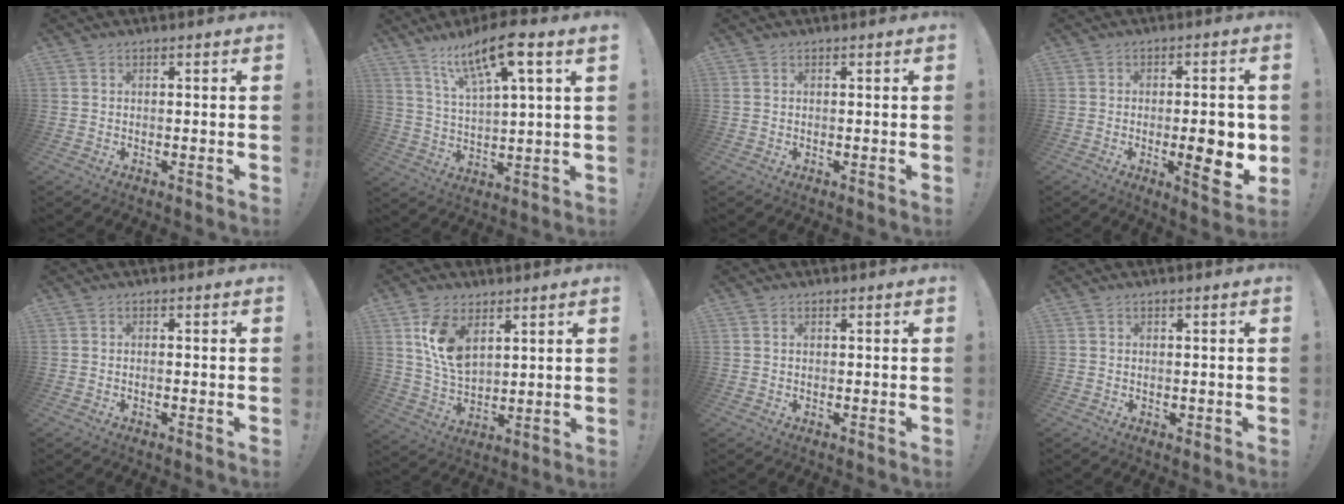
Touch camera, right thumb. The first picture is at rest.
{"total": 12.6, "force": [8.1, 2.0, 9.5], "torque": [-0.165, -0.037, 0.131]}
{"total": 0.0}
{"total": 12.0, "force": [-2.0, 3.5, 11.4], "torque": [-0.138, -0.001, -0.026]}
{"total": 0.8, "force": [-0.7, 0.0, 0.2], "torque": [-0.014, 0.004, -0.011]}
{"total": 11.6, "force": [5.6, 6.9, 7.5], "torque": [-0.137, -0.021, 0.104]}
{"total": 0.6, "force": [0.3, 0.3, 0.4], "torque": [-0.009, 0.002, 0.006]}
{"total": 0.8, "force": [0.0, 0.7, 0.3], "torque": [0.001, 0.000, 0.000]}